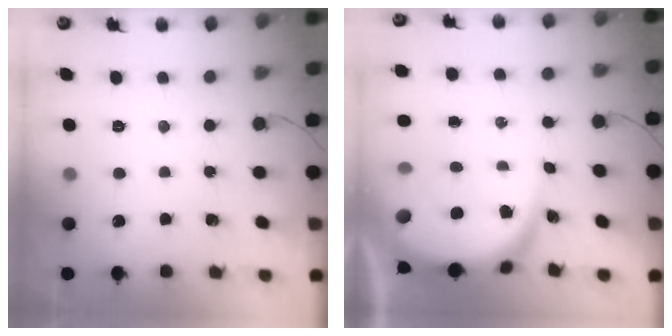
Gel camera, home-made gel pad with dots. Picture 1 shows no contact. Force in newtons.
{"total": 8.8, "press": 8.7, "slide": 0.8}